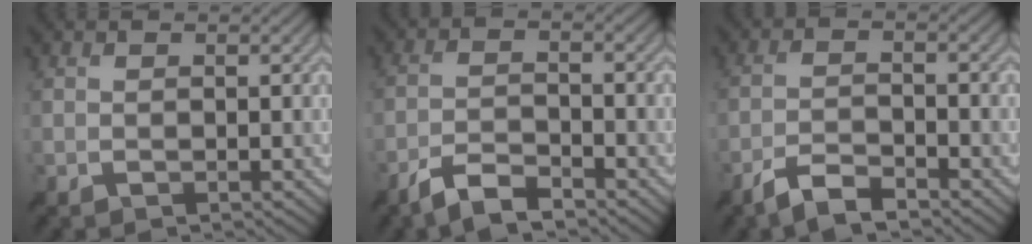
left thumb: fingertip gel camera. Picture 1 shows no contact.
{"total": 5.1, "force": [-4.1, 1.2, 2.8], "torque": [-0.057, -0.001, -0.082]}
{"total": 4.6, "force": [-3.7, 1.0, 2.6], "torque": [-0.054, 0.000, -0.076]}